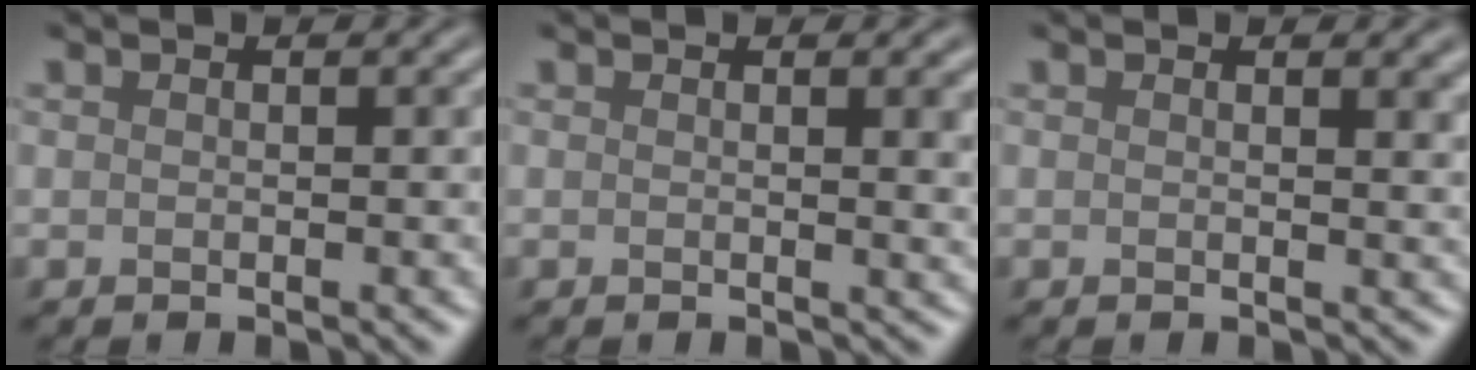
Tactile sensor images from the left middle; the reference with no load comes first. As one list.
[{"total": 2.2, "force": [0.6, 0.6, 2.1], "torque": [-0.019, -0.002, 0.008]}, {"total": 1.5, "force": [0.9, 0.5, 1.1], "torque": [-0.009, -0.002, 0.016]}]